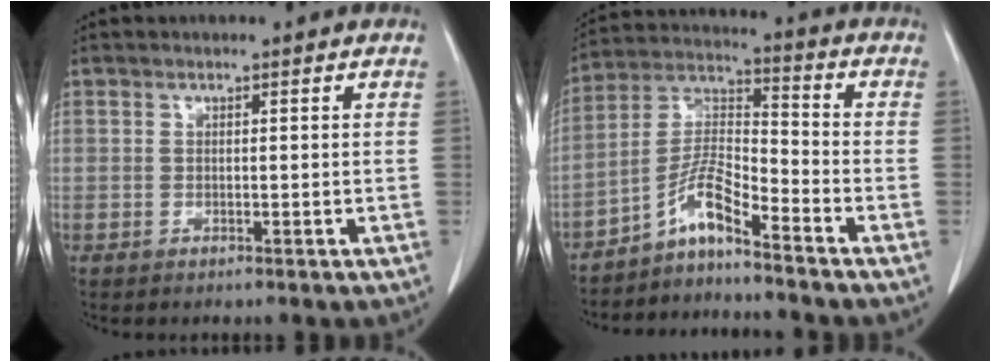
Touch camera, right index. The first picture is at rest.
{"total": 7.1, "force": [-5.4, 0.3, 4.7], "torque": [-0.102, 0.011, -0.104]}